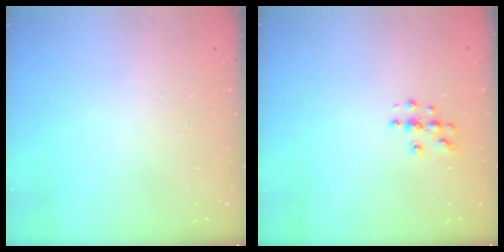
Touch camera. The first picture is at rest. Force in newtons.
{"total": 3.9, "press": 3.9, "slide": 0.3}